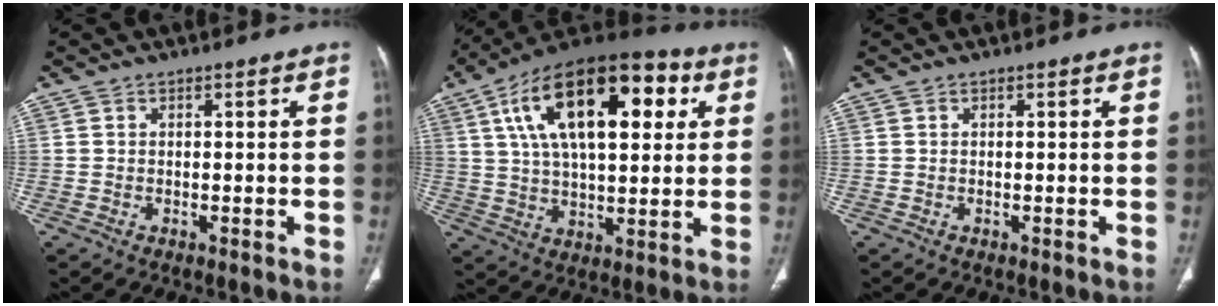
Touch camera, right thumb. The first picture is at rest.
{"total": 25.2, "force": [8.1, 12.1, 20.5], "torque": [-0.323, 0.014, 0.126]}
{"total": 0.0}